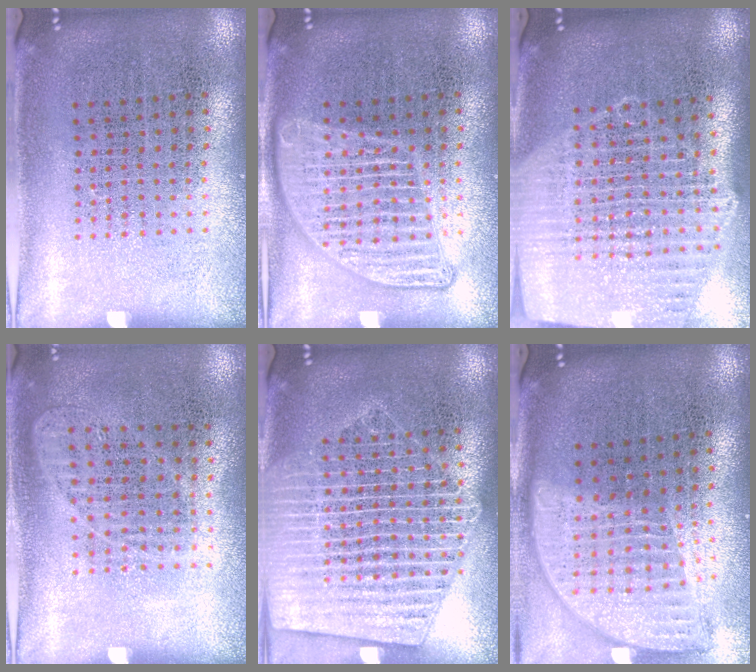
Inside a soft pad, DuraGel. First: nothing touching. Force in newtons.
{"total": 2.8, "press": 2.8, "slide": 0.3}
{"total": 2.1, "press": 1.9, "slide": 1.0}
{"total": 0.9, "press": 0.9, "slide": 0.3}
{"total": 4.0, "press": 3.9, "slide": 0.4}
{"total": 1.9, "press": 1.5, "slide": 1.1}